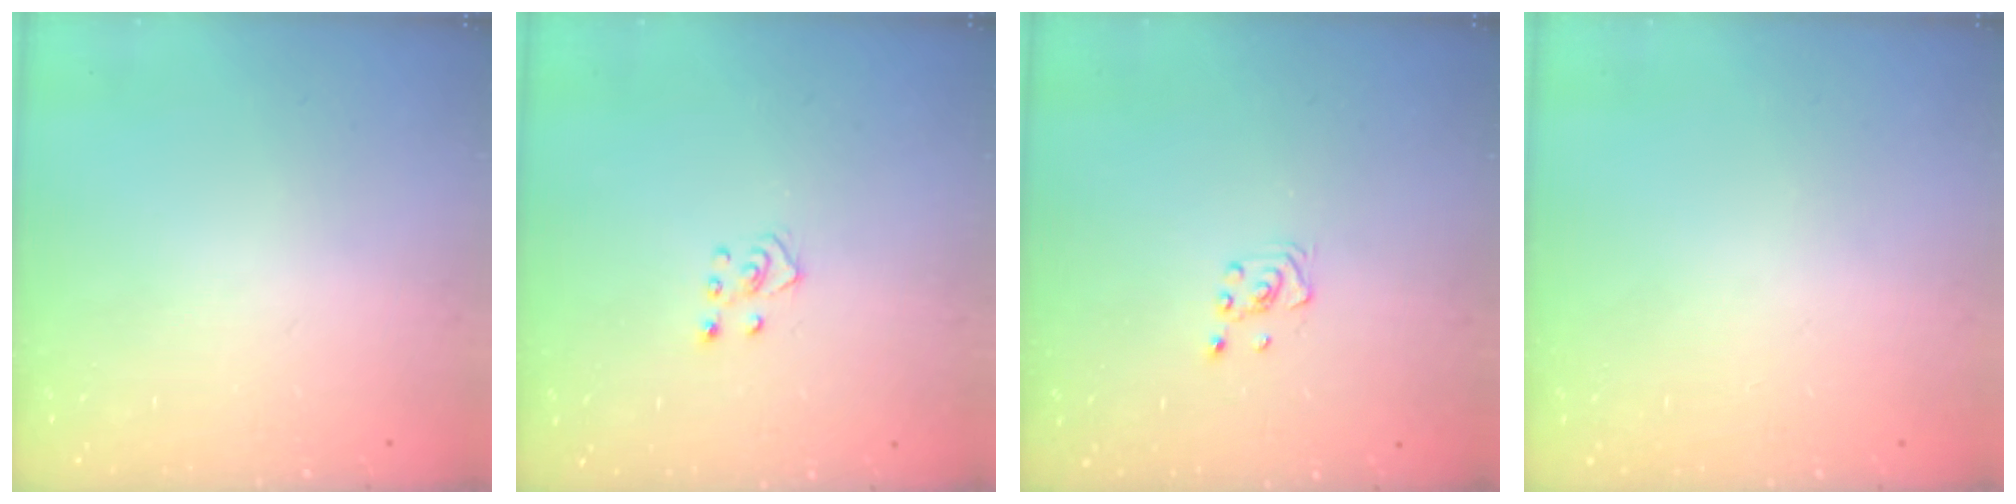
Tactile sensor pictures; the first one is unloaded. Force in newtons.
{"total": 3.1, "press": 3.1, "slide": 0.4}
{"total": 2.6, "press": 2.4, "slide": 1.0}
{"total": 0.0}